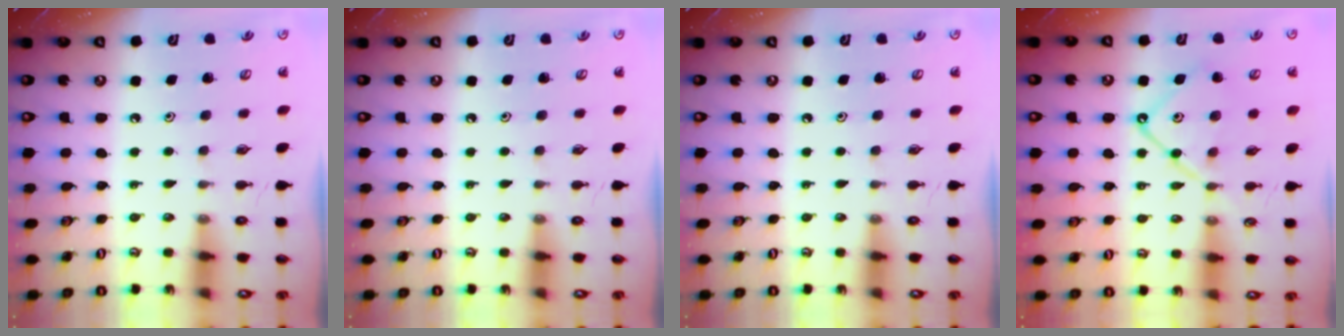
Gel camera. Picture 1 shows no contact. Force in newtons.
{"total": 0.0}
{"total": 0.0}
{"total": 11.5, "press": 11.5, "slide": 1.2}